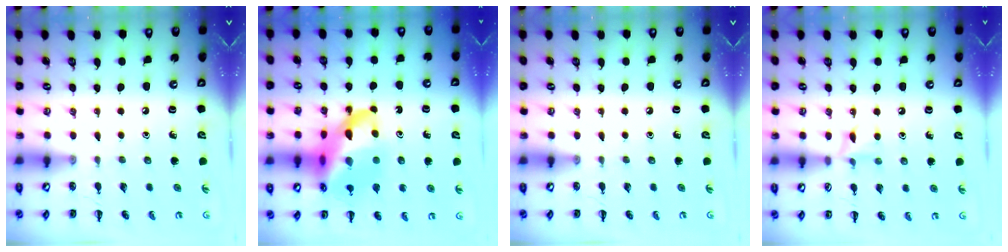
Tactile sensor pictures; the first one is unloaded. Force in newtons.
{"total": 22.0, "press": 21.5, "slide": 4.6}
{"total": 0.0}
{"total": 6.3, "press": 6.0, "slide": 1.8}